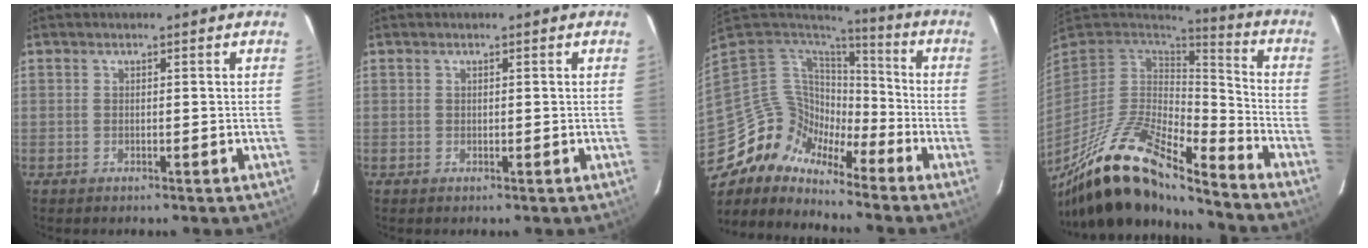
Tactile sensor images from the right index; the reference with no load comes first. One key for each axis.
{"total": 0.0}
{"total": 10.4, "fx": -9.4, "fy": 4.4, "fz": 1.4, "tx": -0.022, "ty": 0.030, "tz": -0.193}
{"total": 20.0, "fx": -14.7, "fy": 5.4, "fz": 12.4, "tx": -0.234, "ty": -0.034, "tz": -0.275}